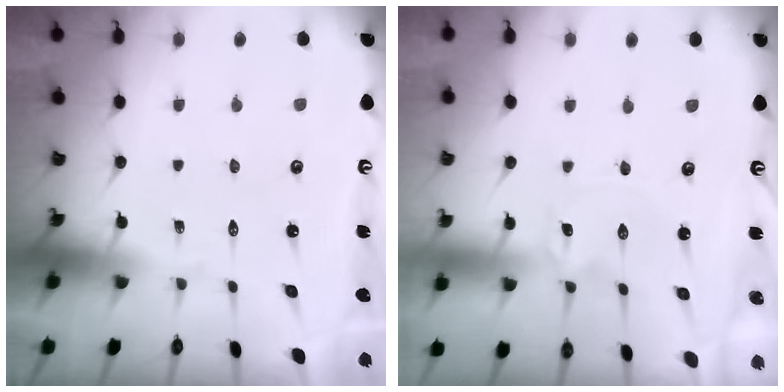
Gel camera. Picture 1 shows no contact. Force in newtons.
{"total": 0.0}